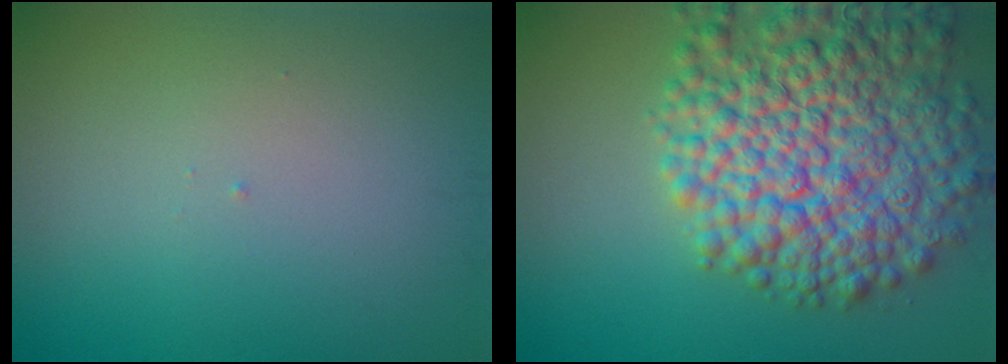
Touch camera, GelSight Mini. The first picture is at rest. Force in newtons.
{"total": 11.4, "press": 11.4, "slide": 0.6}